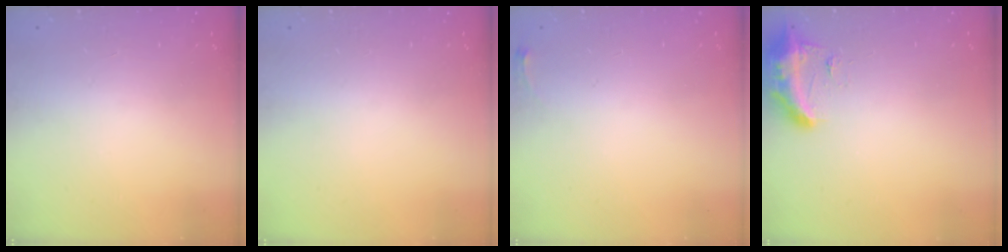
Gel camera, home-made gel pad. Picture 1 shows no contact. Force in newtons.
{"total": 0.0}
{"total": 2.8, "press": 2.8, "slide": 0.4}
{"total": 9.5, "press": 9.4, "slide": 1.2}